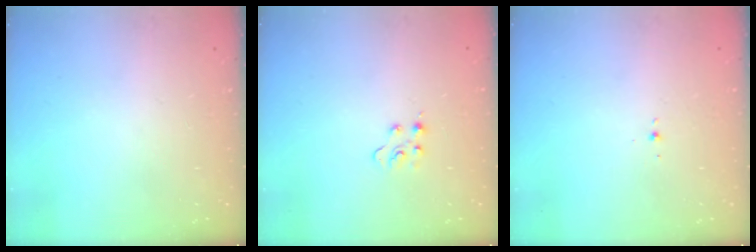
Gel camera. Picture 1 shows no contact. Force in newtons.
{"total": 3.5, "press": 3.5, "slide": 0.4}
{"total": 1.9, "press": 1.8, "slide": 0.7}